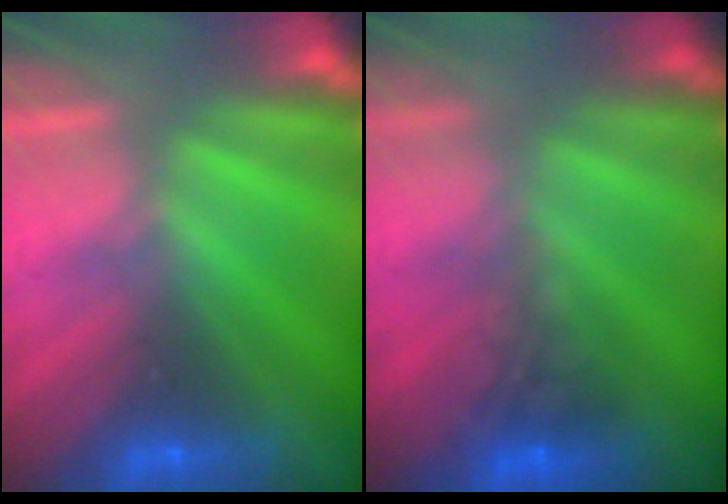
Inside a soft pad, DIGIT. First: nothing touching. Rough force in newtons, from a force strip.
{"total": 4.7}